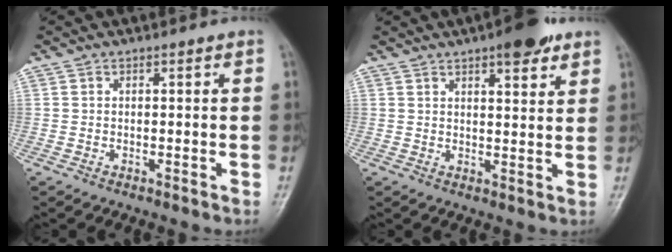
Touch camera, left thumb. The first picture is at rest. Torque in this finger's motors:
{"motor_torque": [0.86, 0.54, 0.82, -0.48, 0.07]}